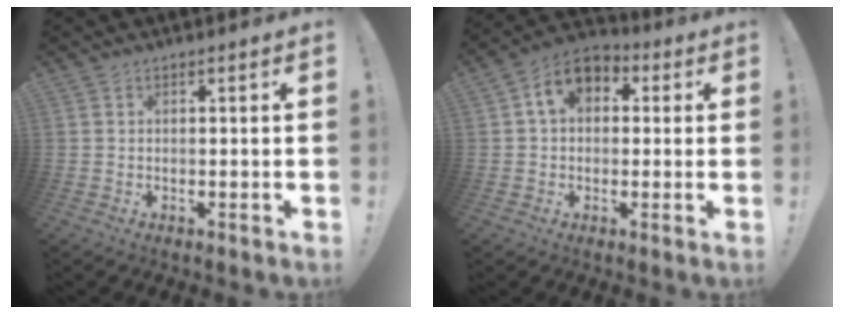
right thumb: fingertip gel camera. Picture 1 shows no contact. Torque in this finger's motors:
{"motor_torque": [1.09, 1.96, 0.96, 0.12, 0.01]}